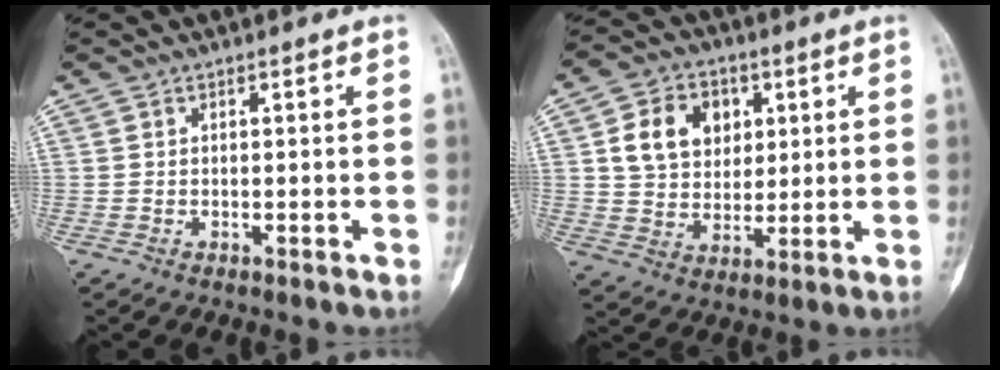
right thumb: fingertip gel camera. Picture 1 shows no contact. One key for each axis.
{"total": 11.8, "fx": 3.4, "fy": 9.3, "fz": 6.4, "tx": -0.070, "ty": -0.004, "tz": 0.062}